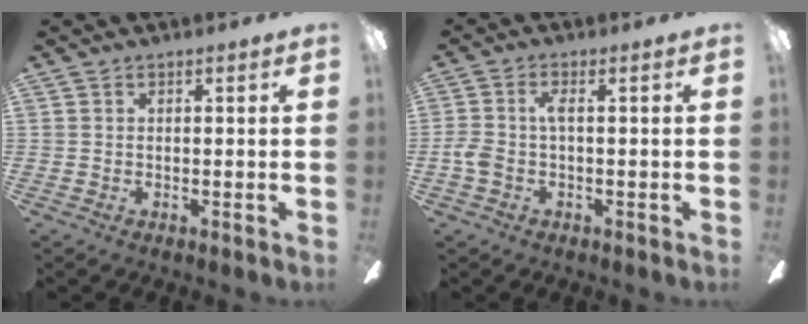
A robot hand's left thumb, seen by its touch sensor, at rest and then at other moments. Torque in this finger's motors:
{"motor_torque": [-0.78, 0.94, 0.81, 1.04, 0.39]}